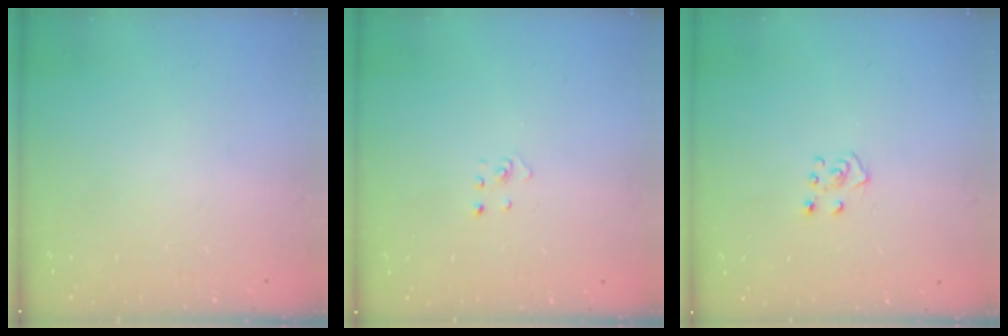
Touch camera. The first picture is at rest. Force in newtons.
{"total": 1.9, "press": 1.9, "slide": 0.1}
{"total": 4.6, "press": 4.6, "slide": 0.5}